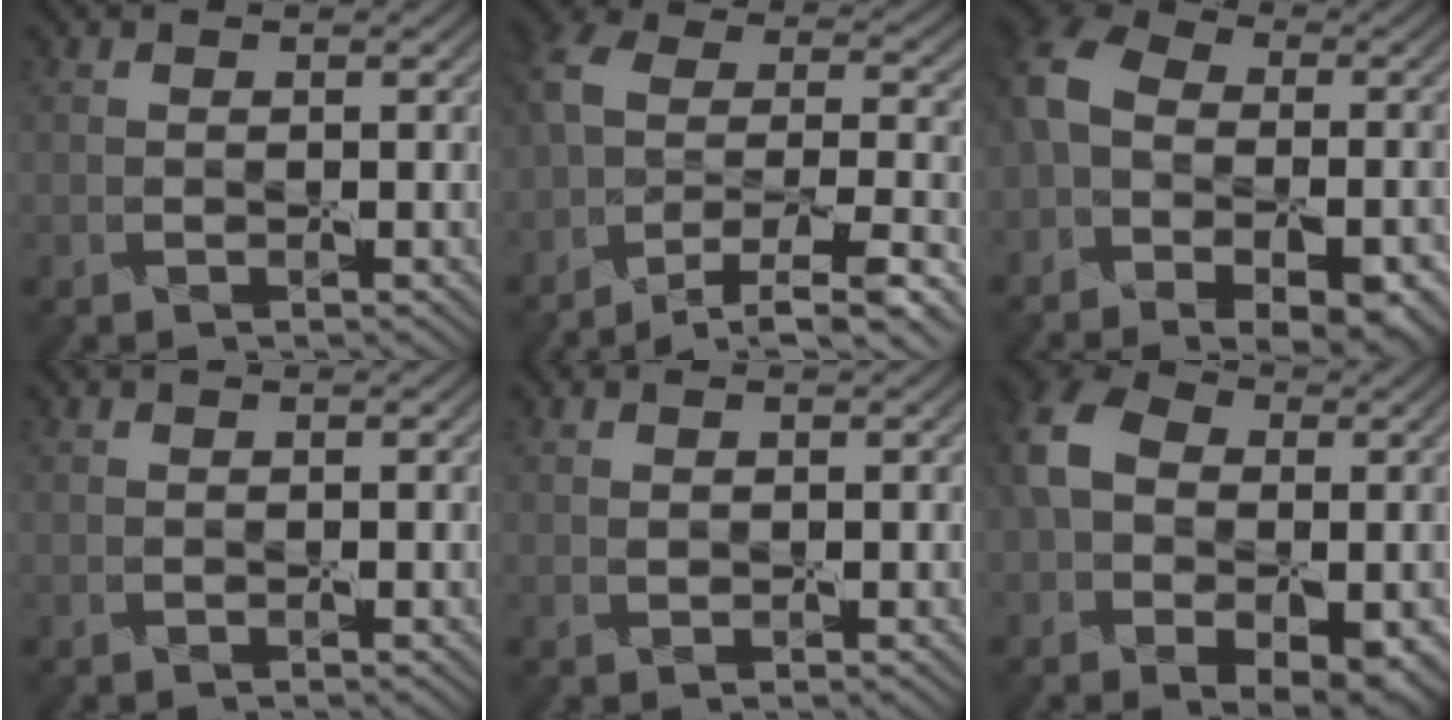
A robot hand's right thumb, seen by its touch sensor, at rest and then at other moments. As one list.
[{"total": 11.7, "force": [-7.9, 4.5, 7.3], "torque": [-0.168, -0.002, -0.133]}, {"total": 14.3, "force": [-4.5, 10.1, 9.0], "torque": [-0.183, -0.019, -0.058]}, {"total": 0.0}, {"total": 0.6, "force": [0.3, 0.4, 0.3], "torque": [-0.002, 0.000, 0.008]}, {"total": 11.7, "force": [-1.4, 8.3, 8.1], "torque": [-0.151, -0.012, -0.013]}]